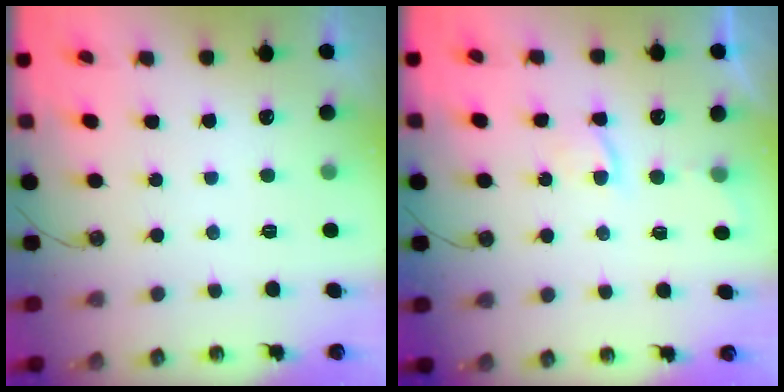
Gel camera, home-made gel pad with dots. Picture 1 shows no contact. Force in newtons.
{"total": 2.5, "press": 2.5, "slide": 0.5}